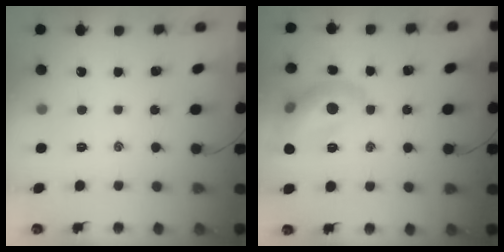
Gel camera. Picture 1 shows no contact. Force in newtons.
{"total": 13.9, "press": 13.8, "slide": 1.0}